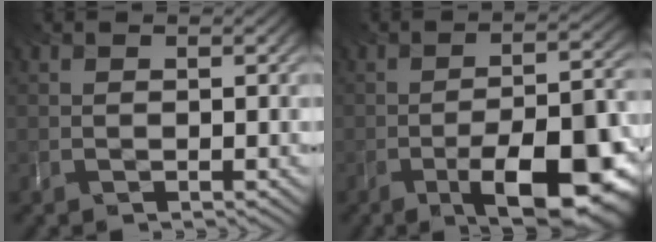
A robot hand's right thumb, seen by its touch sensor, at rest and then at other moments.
{"total": 13.7, "force": [-6.6, 4.8, 11.1], "torque": [-0.160, -0.018, -0.100]}